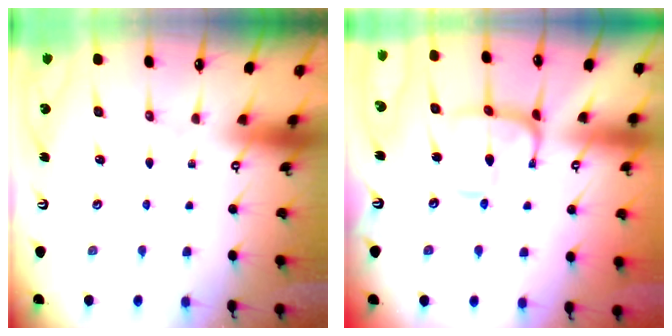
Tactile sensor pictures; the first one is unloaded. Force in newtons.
{"total": 7.4, "press": 7.3, "slide": 1.0}